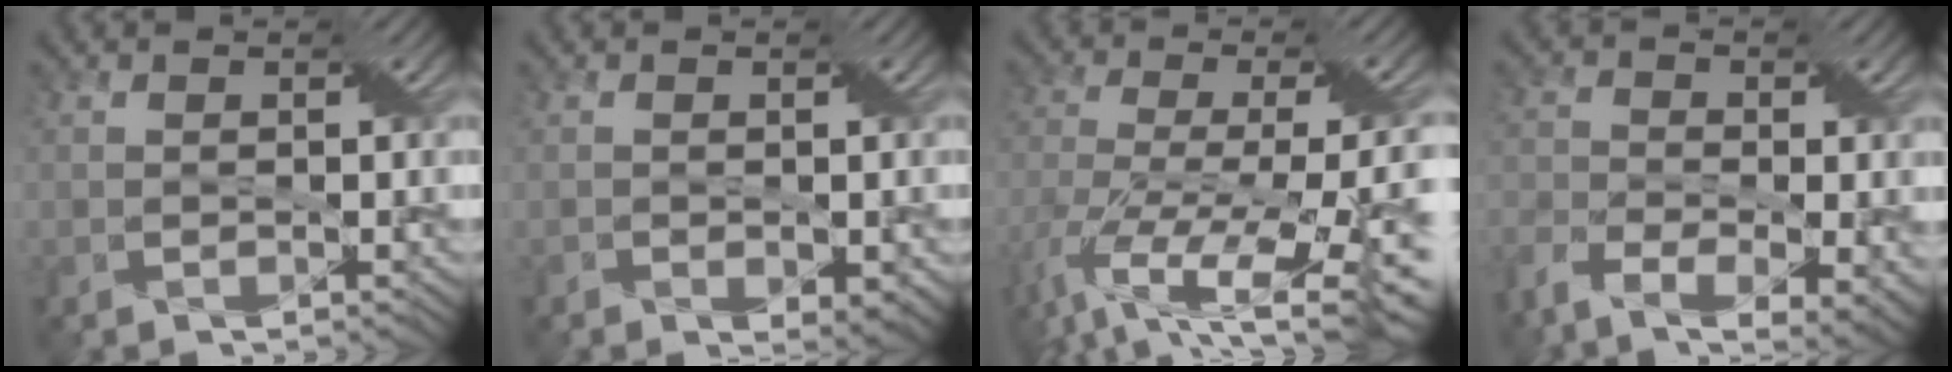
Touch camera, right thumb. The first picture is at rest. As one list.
[{"total": 2.8, "force": [-1.2, 1.5, 2.0], "torque": [-0.033, -0.002, -0.009]}, {"total": 14.2, "force": [-6.2, 5.6, 11.6], "torque": [-0.240, -0.014, -0.088]}, {"total": 9.1, "force": [-5.2, 4.1, 6.2], "torque": [-0.134, -0.030, -0.096]}]